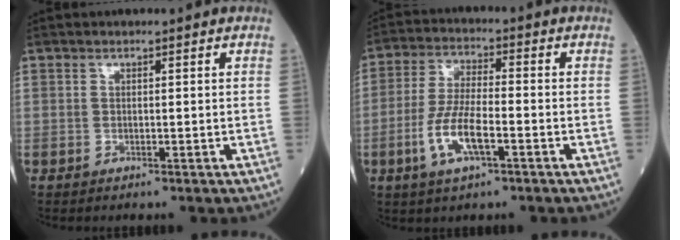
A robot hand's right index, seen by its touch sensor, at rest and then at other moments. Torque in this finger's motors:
{"motor_torque": [1.15, -0.54, 0.53, 0.16]}